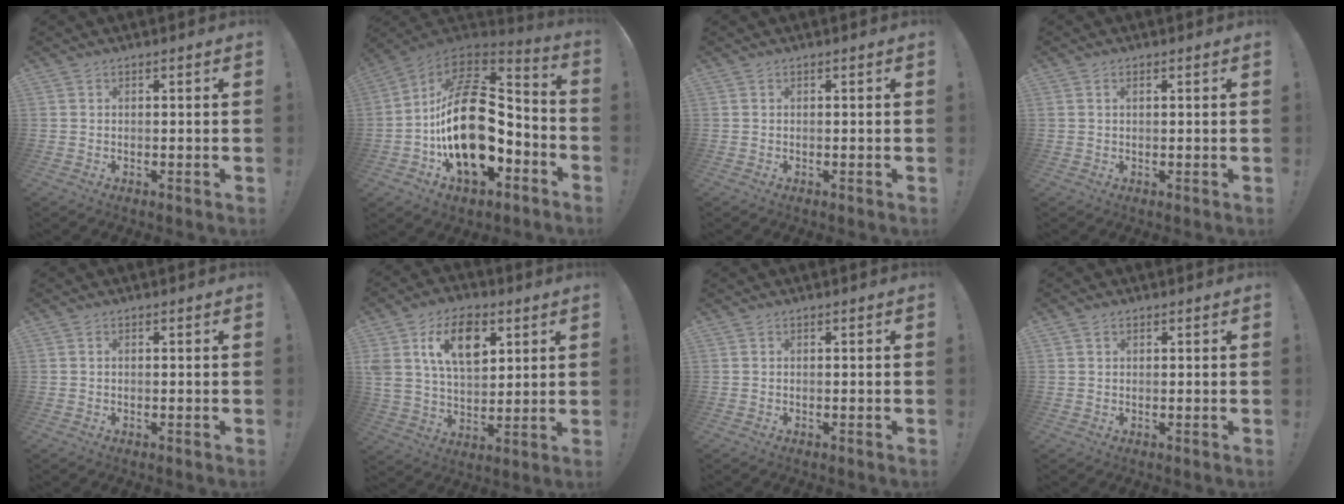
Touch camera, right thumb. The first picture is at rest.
{"total": 27.7, "force": [-2.5, 17.2, 21.5], "torque": [-0.384, 0.026, -0.023]}
{"total": 0.0}
{"total": 1.0, "force": [0.4, 0.5, 0.8], "torque": [-0.021, 0.005, 0.009]}
{"total": 0.0}
{"total": 15.9, "force": [6.9, 10.1, 10.2], "torque": [-0.176, -0.013, 0.125]}
{"total": 0.0}
{"total": 0.8, "force": [0.5, 0.6, 0.2], "torque": [0.000, 0.000, 0.010]}